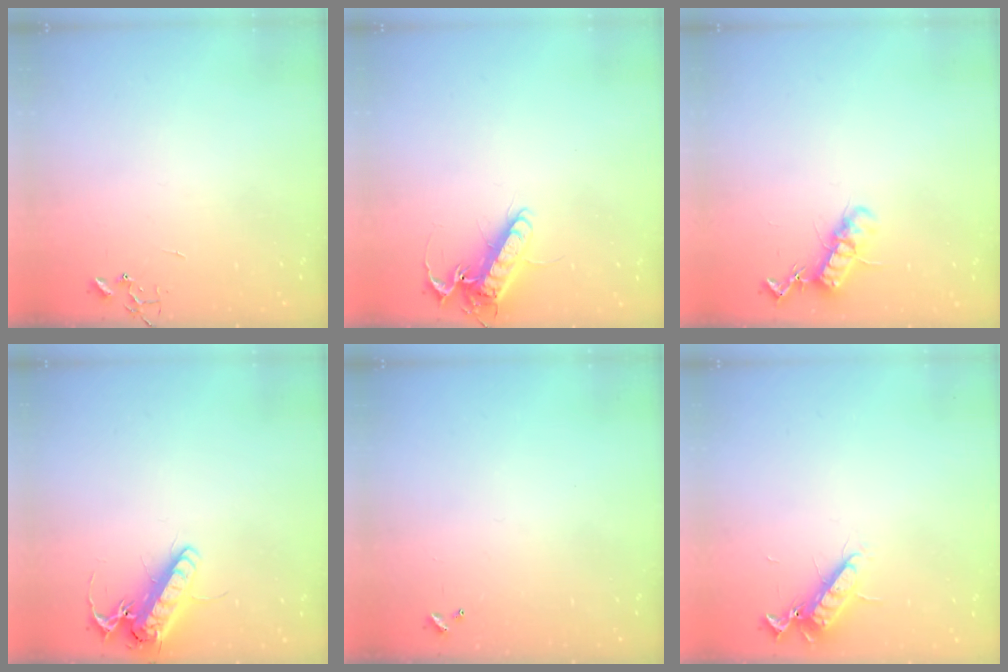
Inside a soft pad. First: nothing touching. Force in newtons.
{"total": 13.7, "press": 13.5, "slide": 2.3}
{"total": 12.5, "press": 12.5, "slide": 0.6}
{"total": 14.6, "press": 14.4, "slide": 2.6}
{"total": 0.0}
{"total": 11.1, "press": 11.1, "slide": 1.3}